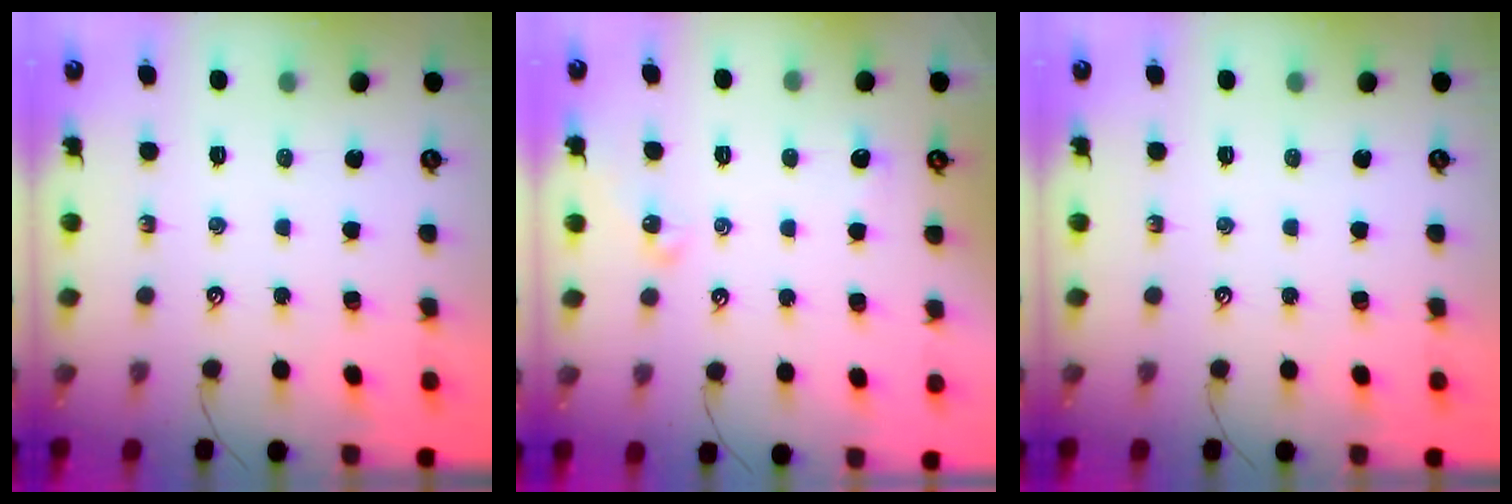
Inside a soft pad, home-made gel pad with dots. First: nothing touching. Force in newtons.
{"total": 1.4, "press": 1.3, "slide": 0.5}
{"total": 0.0}